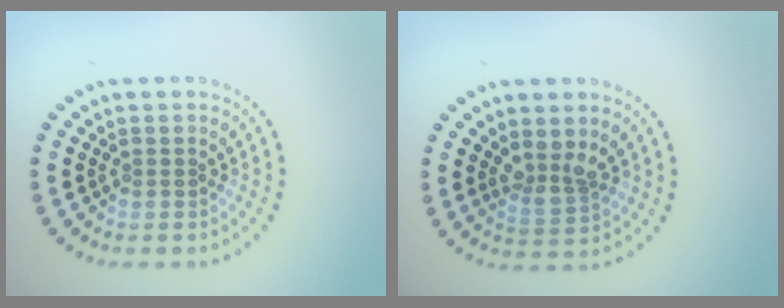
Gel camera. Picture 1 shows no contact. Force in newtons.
{"total": 2.3, "press": 2.0, "slide": 1.1}